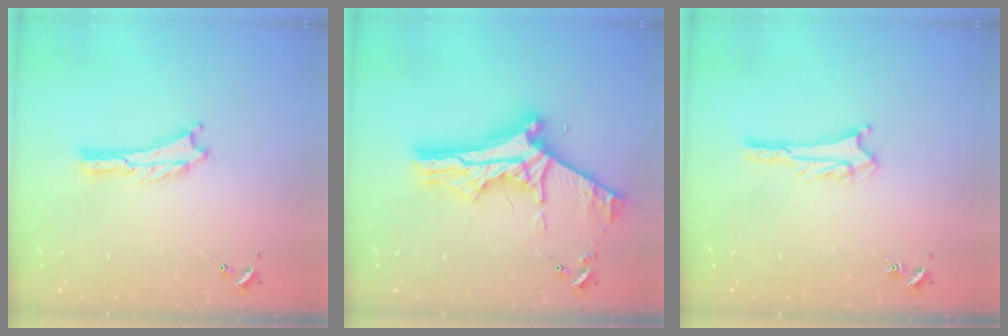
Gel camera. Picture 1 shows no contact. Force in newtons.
{"total": 10.9, "press": 10.8, "slide": 1.0}
{"total": 2.8, "press": 2.8, "slide": 0.2}